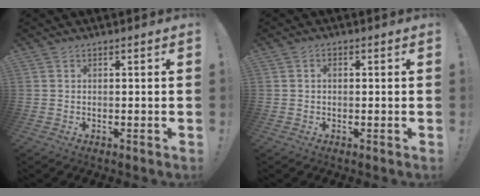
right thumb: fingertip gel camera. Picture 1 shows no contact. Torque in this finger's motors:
{"motor_torque": [0.10, -0.10, -0.26, 0.28, 0.07]}